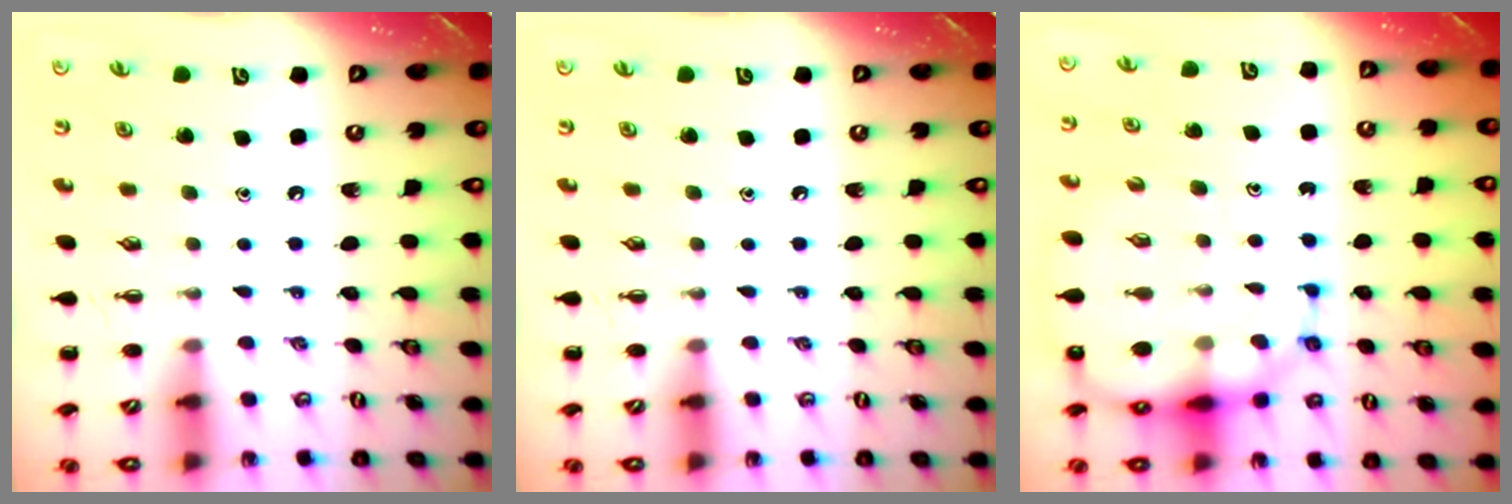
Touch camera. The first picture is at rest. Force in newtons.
{"total": 0.0}
{"total": 15.9, "press": 15.5, "slide": 3.5}